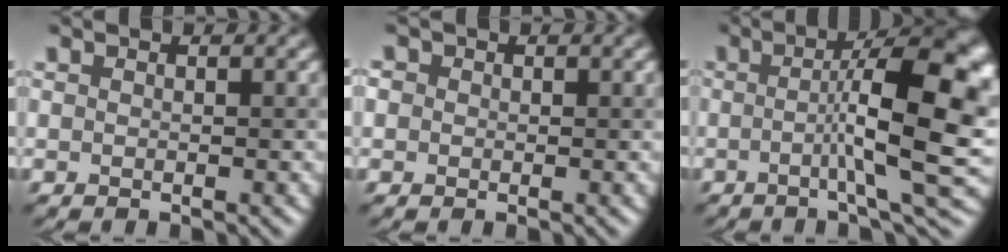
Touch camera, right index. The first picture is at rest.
{"total": 0.6, "force": [0.3, 0.5, -0.2], "torque": [-0.004, 0.010, 0.001]}
{"total": 11.5, "force": [-0.4, 2.3, 11.3], "torque": [-0.142, 0.030, -0.005]}